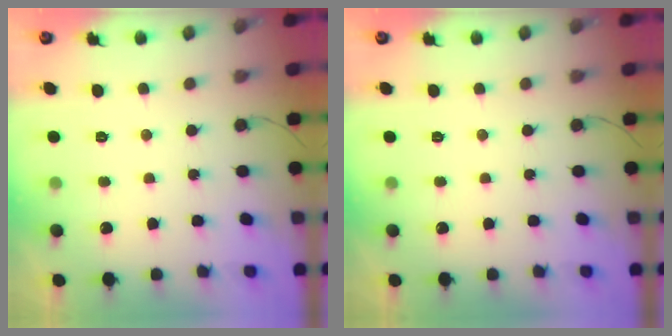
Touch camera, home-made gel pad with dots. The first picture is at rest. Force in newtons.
{"total": 0.0}